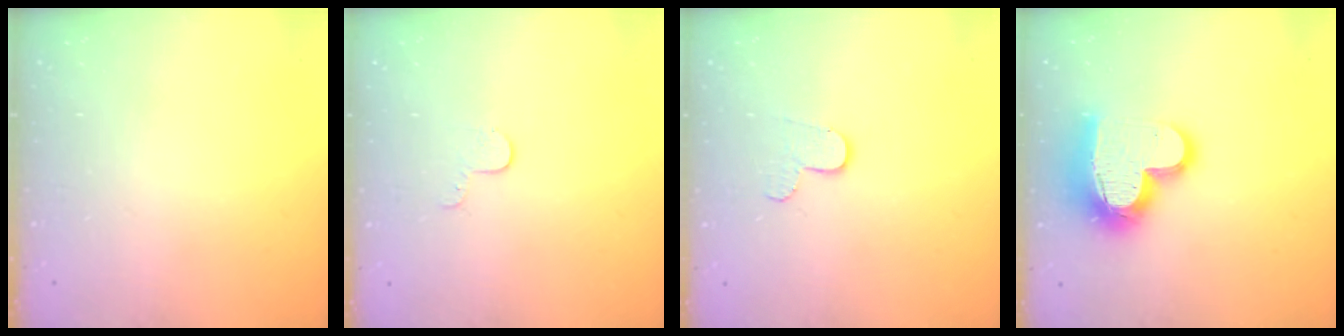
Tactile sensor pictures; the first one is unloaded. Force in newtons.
{"total": 2.9, "press": 2.9, "slide": 0.3}
{"total": 6.1, "press": 6.1, "slide": 0.5}
{"total": 16.6, "press": 16.5, "slide": 1.5}